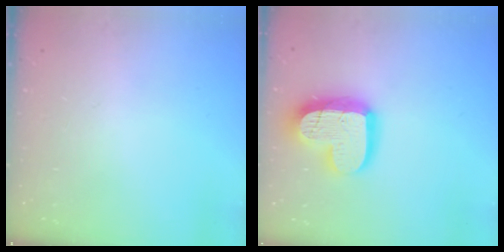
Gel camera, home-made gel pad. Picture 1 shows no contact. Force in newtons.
{"total": 17.4, "press": 17.4, "slide": 1.7}